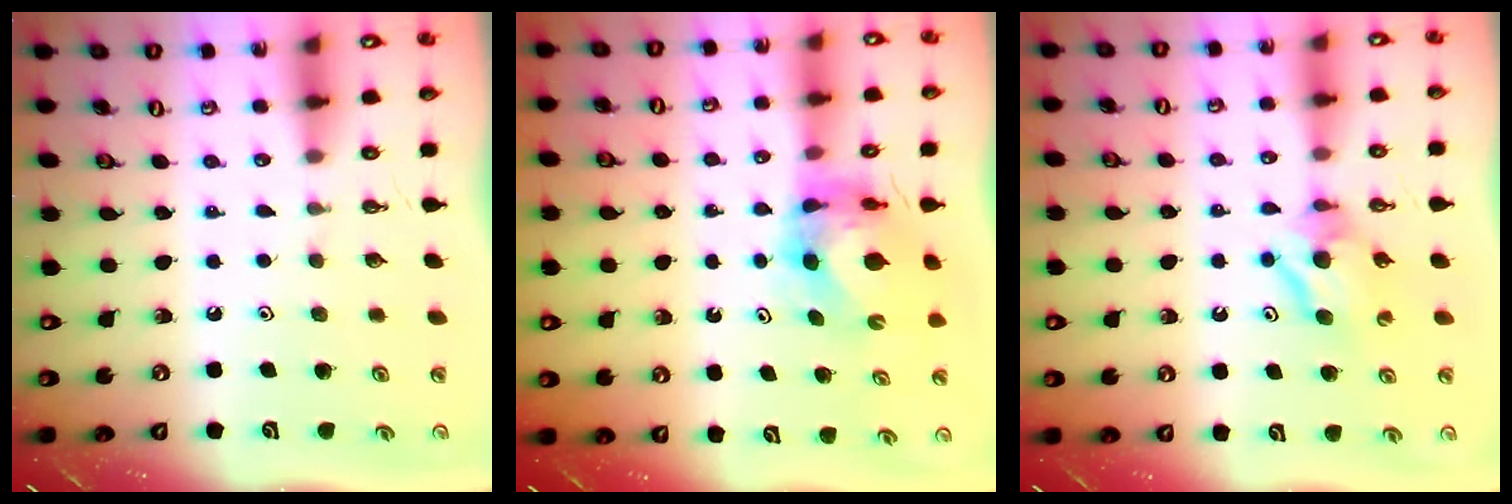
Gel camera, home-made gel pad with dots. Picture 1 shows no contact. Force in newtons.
{"total": 6.7, "press": 6.7, "slide": 0.7}
{"total": 8.3, "press": 8.3, "slide": 0.3}